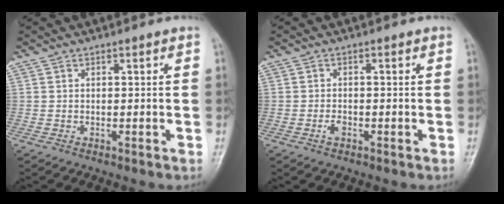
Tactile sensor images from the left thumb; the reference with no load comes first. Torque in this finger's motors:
{"motor_torque": [-0.05, 0.05, 0.08, -0.05, 0.00]}